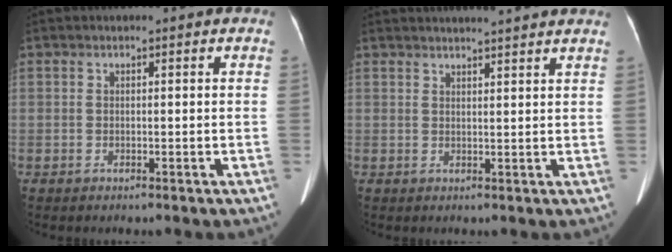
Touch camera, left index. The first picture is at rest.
{"total": 9.6, "force": [8.8, -0.2, 3.7], "torque": [-0.052, 0.023, 0.100]}